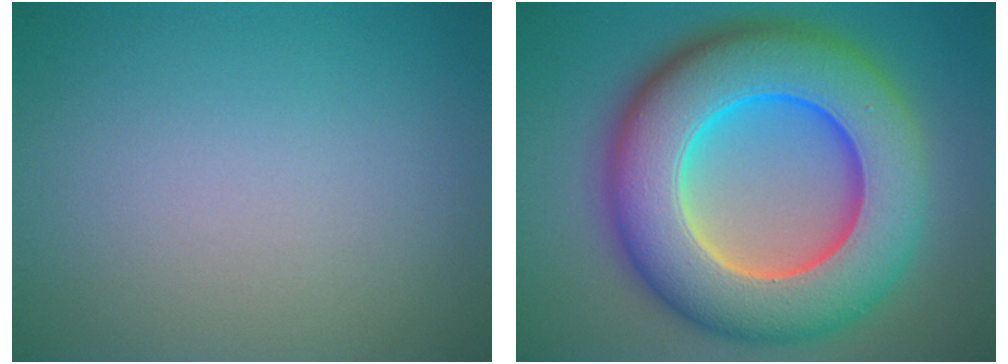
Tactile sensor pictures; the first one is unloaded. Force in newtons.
{"total": 14.5, "press": 14.5, "slide": 0.4}